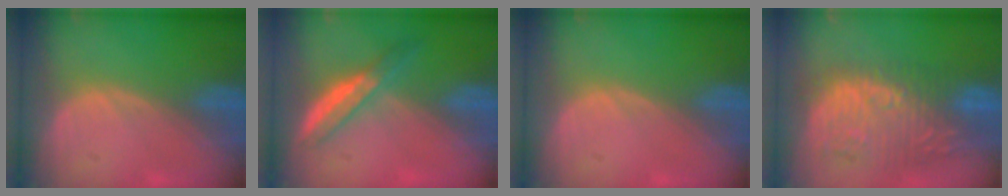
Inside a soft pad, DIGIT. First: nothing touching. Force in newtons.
{"total": 5.2, "press": 4.6, "slide": 2.4}
{"total": 0.0}
{"total": 11.8, "press": 11.1, "slide": 4.0}